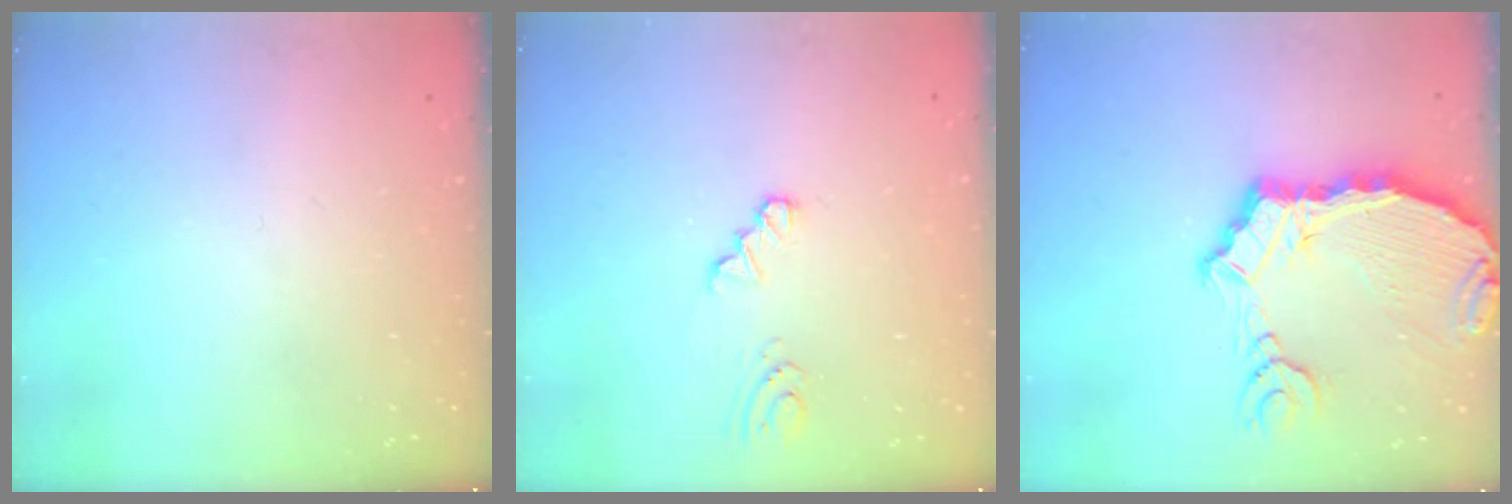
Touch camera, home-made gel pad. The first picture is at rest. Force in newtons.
{"total": 0.9, "press": 0.9, "slide": 0.1}
{"total": 11.0, "press": 10.9, "slide": 1.6}